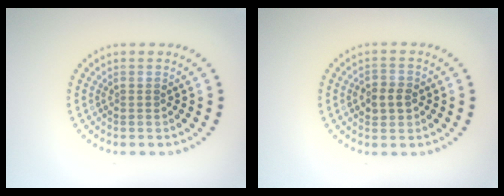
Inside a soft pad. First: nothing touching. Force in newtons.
{"total": 2.4, "press": 2.4, "slide": 0.4}